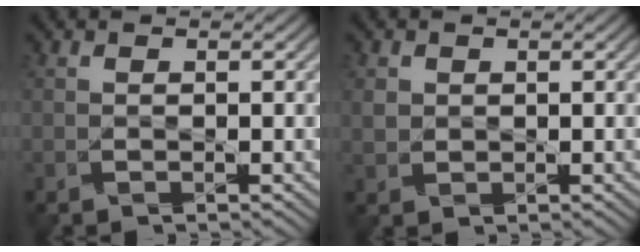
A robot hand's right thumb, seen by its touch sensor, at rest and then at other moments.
{"total": 1.4, "force": [0.7, 1.1, 0.2], "torque": [-0.022, -0.002, 0.021]}